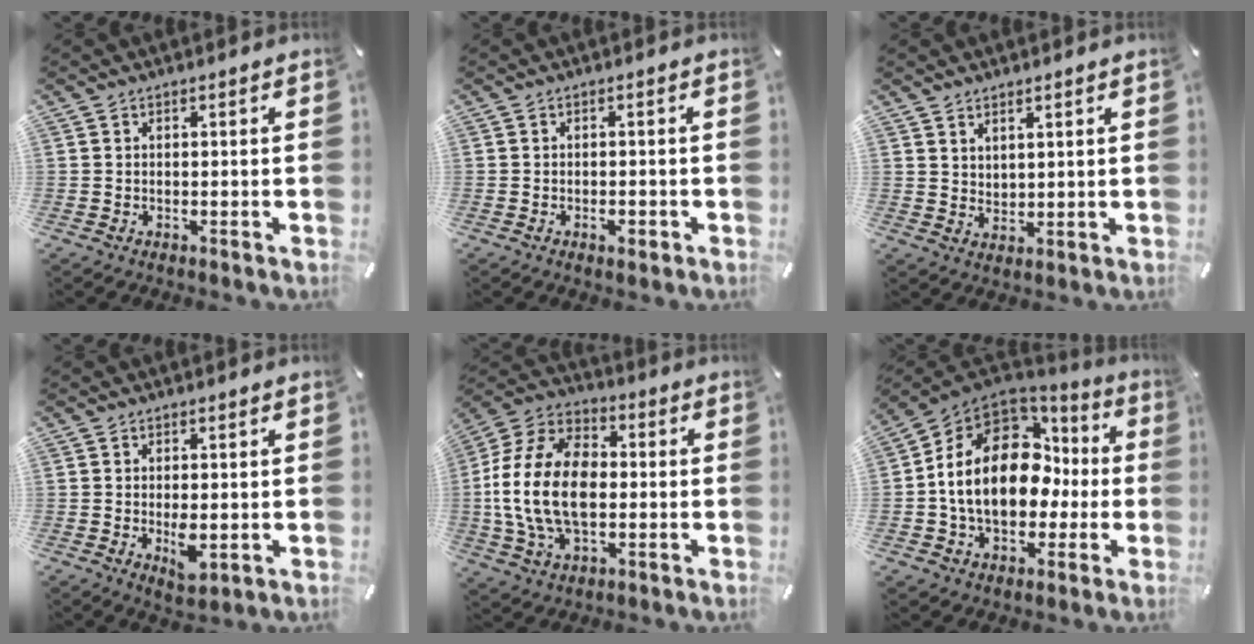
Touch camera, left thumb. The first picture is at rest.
{"total": 2.3, "force": [-1.1, 1.2, 1.6], "torque": [-0.029, 0.004, -0.020]}
{"total": 2.6, "force": [2.3, 1.1, -0.1], "torque": [-0.001, -0.012, 0.046]}
{"total": 5.2, "force": [-0.4, 2.7, 4.4], "torque": [-0.073, -0.005, -0.009]}
{"total": 18.4, "force": [-1.9, 12.7, 13.1], "torque": [-0.299, 0.015, -0.038]}
{"total": 17.8, "force": [0.3, 13.4, 11.8], "torque": [-0.240, 0.002, 0.007]}